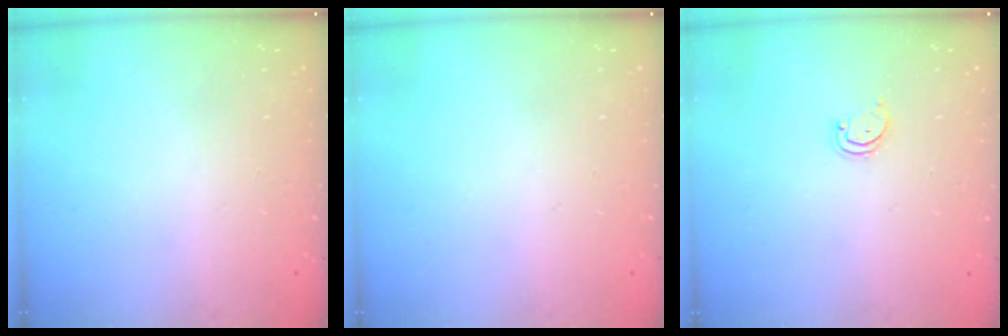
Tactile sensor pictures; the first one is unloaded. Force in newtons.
{"total": 0.0}
{"total": 2.3, "press": 2.3, "slide": 0.1}